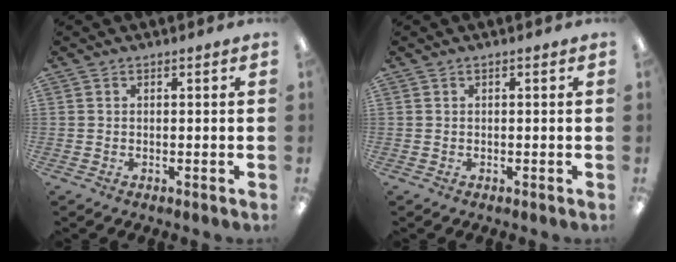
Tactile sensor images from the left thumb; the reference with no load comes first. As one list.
[{"total": 0.0}]